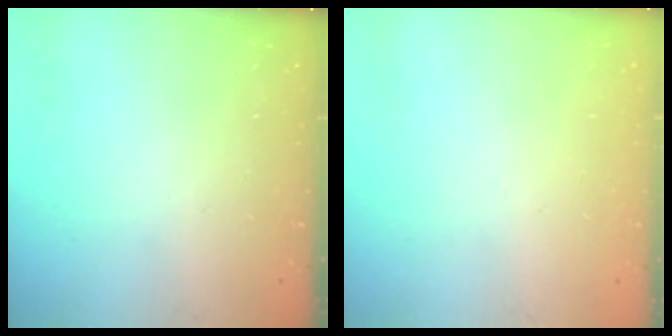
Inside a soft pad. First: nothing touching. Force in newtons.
{"total": 2.7, "press": 2.7, "slide": 0.3}